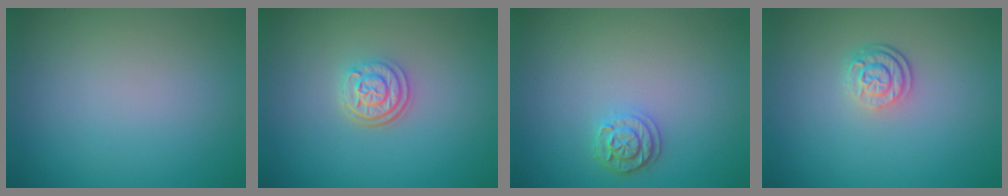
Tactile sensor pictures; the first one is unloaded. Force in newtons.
{"total": 3.0, "press": 2.4, "slide": 1.7}
{"total": 2.0, "press": 1.9, "slide": 0.5}
{"total": 2.6, "press": 2.0, "slide": 1.6}